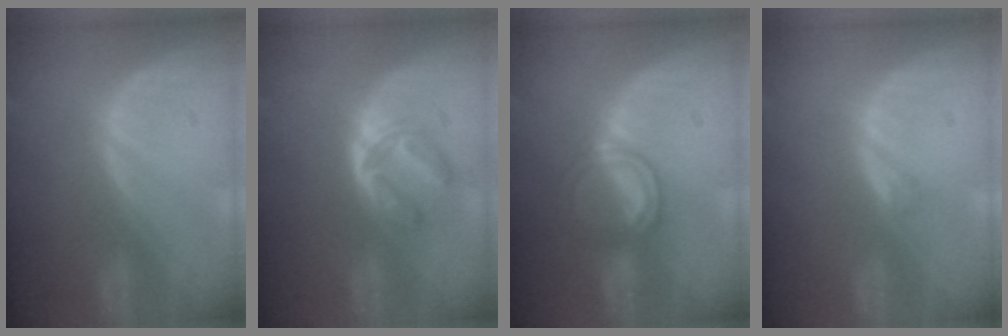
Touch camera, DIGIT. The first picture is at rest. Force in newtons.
{"total": 6.2, "press": 5.0, "slide": 3.5}
{"total": 4.9, "press": 4.8, "slide": 1.1}
{"total": 0.8, "press": 0.8, "slide": 0.1}